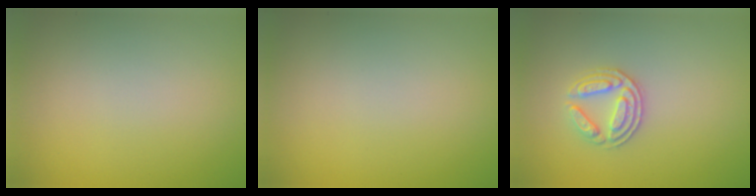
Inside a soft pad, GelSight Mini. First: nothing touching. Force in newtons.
{"total": 0.0}
{"total": 2.9, "press": 2.6, "slide": 1.1}